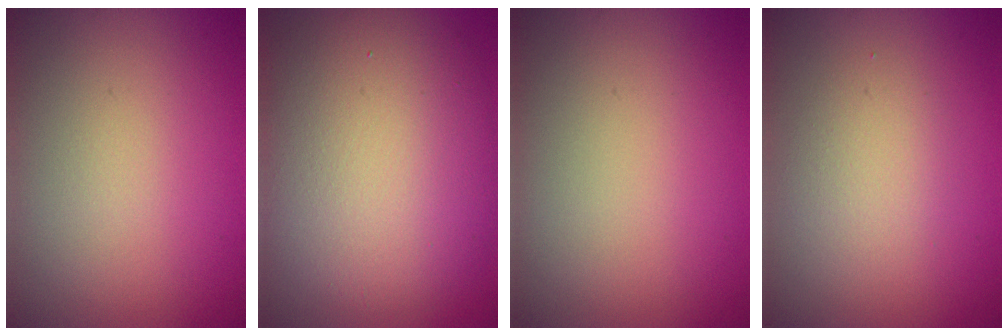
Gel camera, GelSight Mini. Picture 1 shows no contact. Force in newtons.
{"total": 12.7, "press": 12.7, "slide": 0.6}
{"total": 0.0}
{"total": 2.2, "press": 2.2, "slide": 0.1}